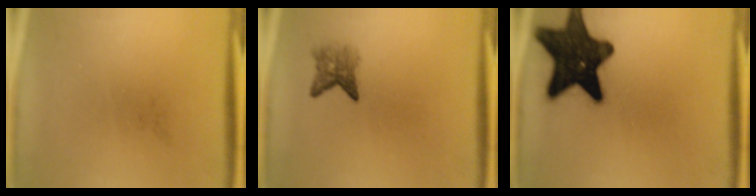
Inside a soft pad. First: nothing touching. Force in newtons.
{"total": 3.0}
{"total": 17.4}